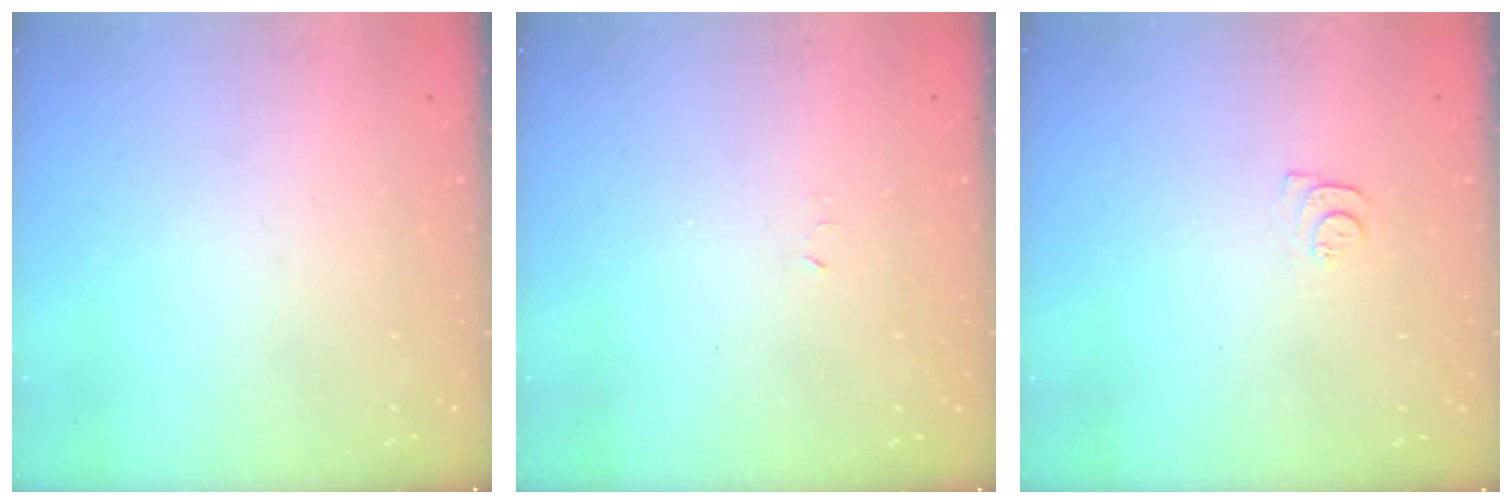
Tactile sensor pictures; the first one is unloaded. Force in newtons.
{"total": 2.4, "press": 2.4, "slide": 0.4}
{"total": 5.2, "press": 5.2, "slide": 0.7}